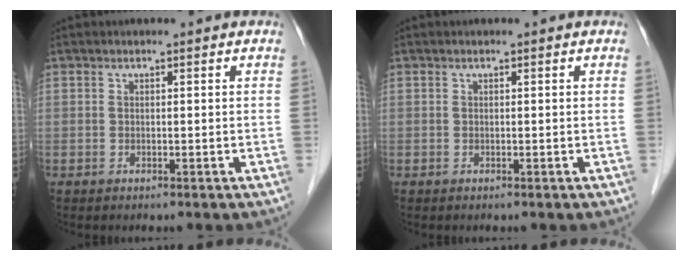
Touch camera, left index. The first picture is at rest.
{"total": 0.0}